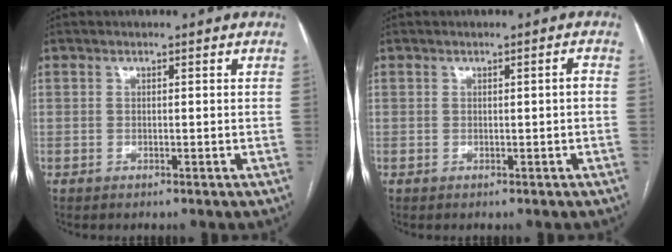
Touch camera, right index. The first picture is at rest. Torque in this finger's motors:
{"motor_torque": [0.20, -0.05, 0.05, 0.02]}